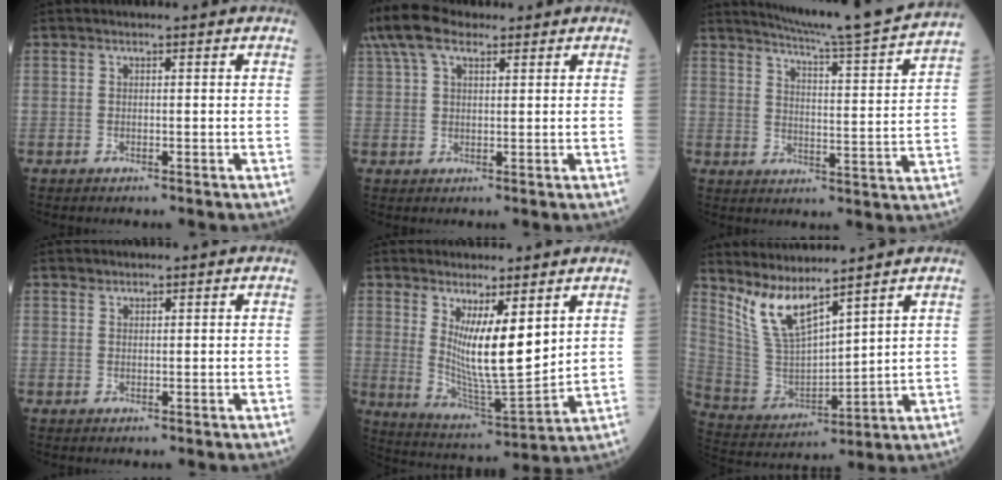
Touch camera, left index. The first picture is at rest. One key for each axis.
{"total": 11.9, "fx": 8.0, "fy": 5.4, "fz": 7.0, "tx": -0.169, "ty": 0.051, "tz": 0.148}
{"total": 17.5, "fx": 16.0, "fy": -2.0, "fz": 6.8, "tx": -0.112, "ty": -0.052, "tz": 0.207}
{"total": 0.7, "fx": 0.7, "fy": 0.3, "fz": 0.0, "tx": -0.002, "ty": 0.003, "tz": 0.013}
{"total": 9.9, "fx": 3.6, "fy": 1.7, "fz": 9.0, "tx": -0.172, "ty": -0.028, "tz": 0.076}
{"total": 9.0, "fx": 7.4, "fy": 0.9, "fz": 5.0, "tx": -0.118, "ty": -0.011, "tz": 0.167}